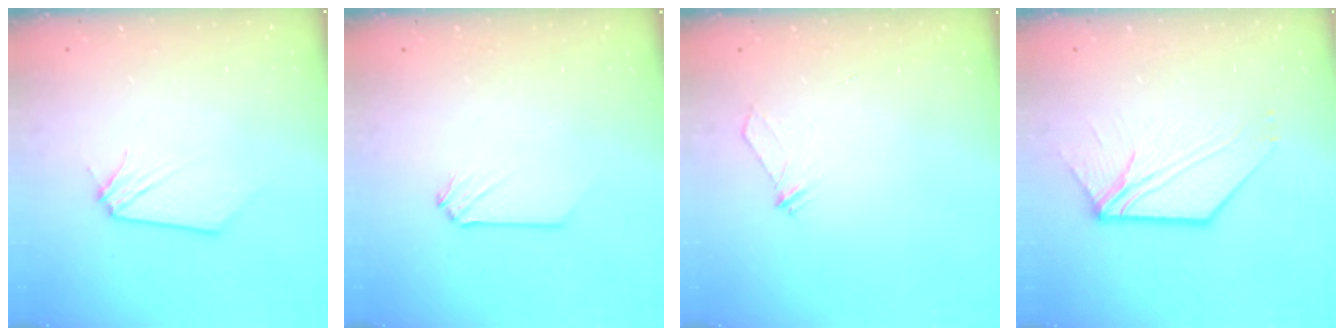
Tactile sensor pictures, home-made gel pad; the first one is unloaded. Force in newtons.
{"total": 0.0}
{"total": 3.6, "press": 3.6, "slide": 0.4}
{"total": 8.2, "press": 8.1, "slide": 1.1}